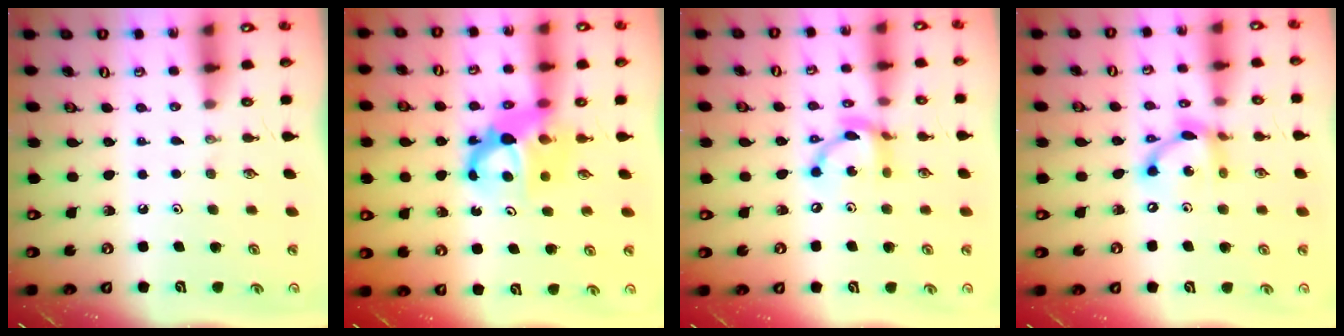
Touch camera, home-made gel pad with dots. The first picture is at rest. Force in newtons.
{"total": 7.8, "press": 7.7, "slide": 0.7}
{"total": 11.5, "press": 11.5, "slide": 0.7}
{"total": 12.2, "press": 12.2, "slide": 0.6}